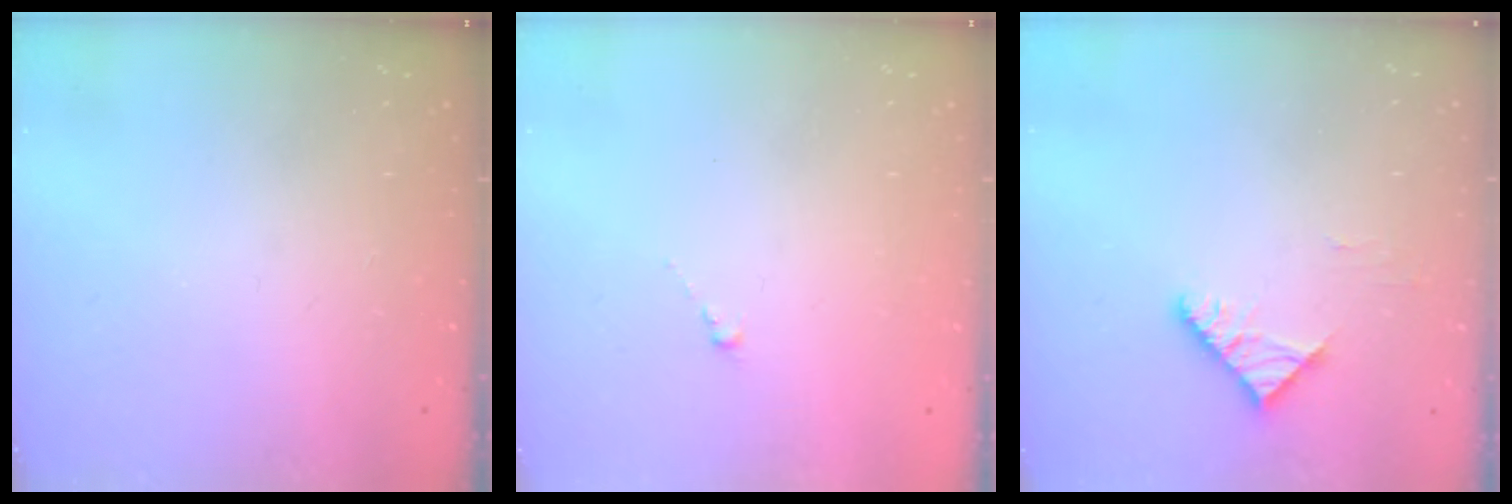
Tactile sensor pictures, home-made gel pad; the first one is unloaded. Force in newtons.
{"total": 0.0}
{"total": 4.5, "press": 4.4, "slide": 0.8}